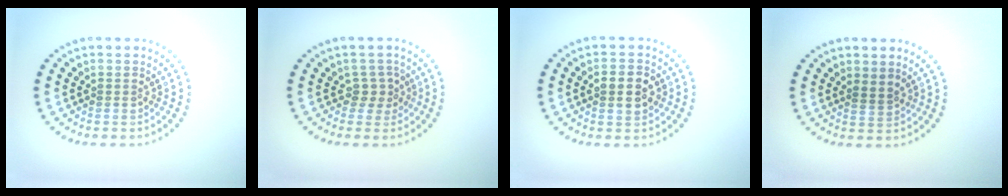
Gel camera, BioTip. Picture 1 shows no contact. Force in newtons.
{"total": 1.7, "press": 1.3, "slide": 1.1}
{"total": 2.9, "press": 2.9, "slide": 0.2}
{"total": 1.0, "press": 0.7, "slide": 0.7}